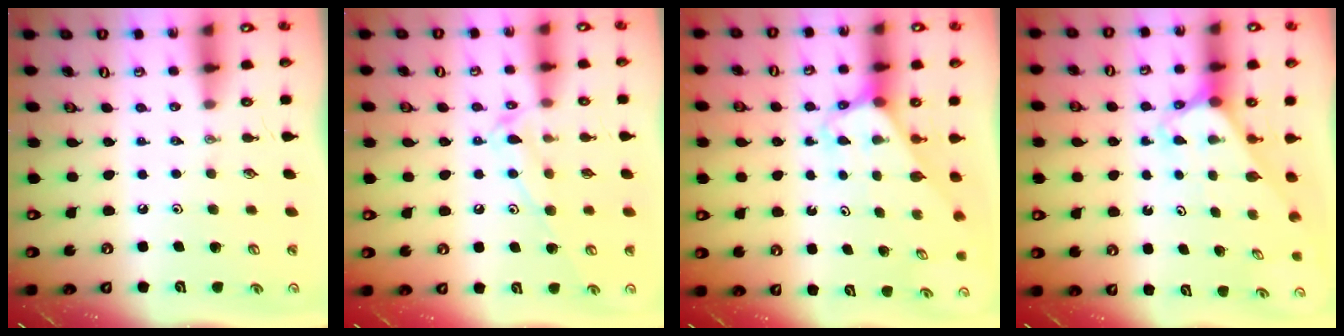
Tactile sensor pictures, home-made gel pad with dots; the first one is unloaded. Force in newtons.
{"total": 11.9, "press": 11.9, "slide": 0.7}
{"total": 3.2, "press": 3.2, "slide": 0.2}
{"total": 2.7, "press": 2.7, "slide": 0.2}